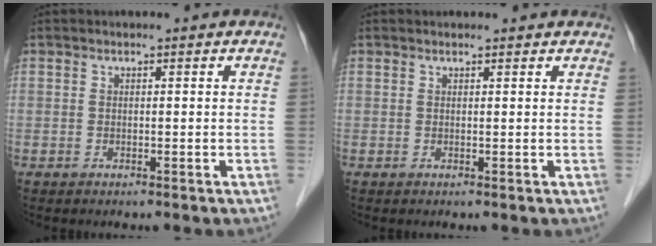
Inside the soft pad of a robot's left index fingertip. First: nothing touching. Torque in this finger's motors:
{"motor_torque": [0.27, -0.21, 0.03, -0.01]}